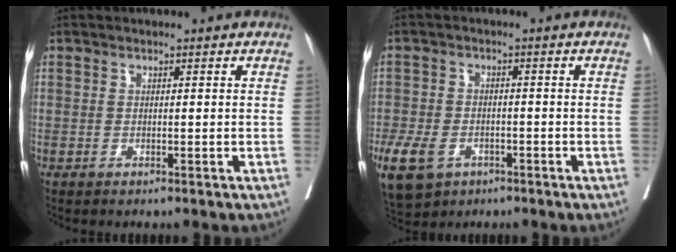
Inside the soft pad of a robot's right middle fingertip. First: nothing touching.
{"total": 12.0, "force": [-5.9, 8.5, 6.1], "torque": [-0.162, -0.008, -0.088]}